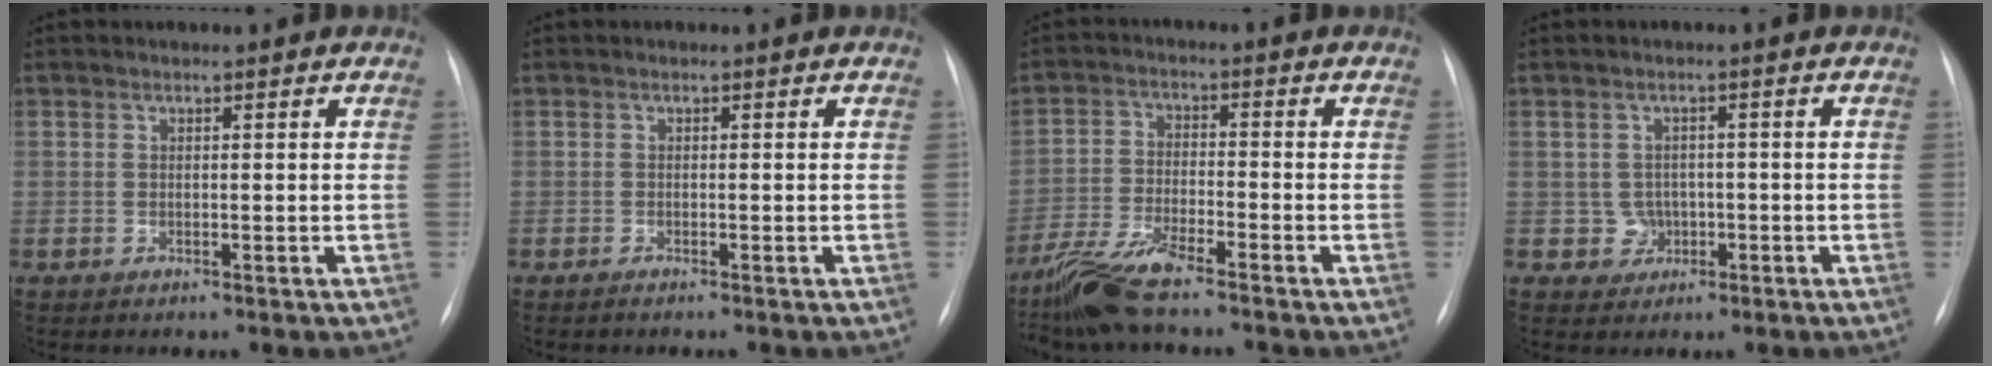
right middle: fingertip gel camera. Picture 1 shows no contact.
{"total": 0.6, "force": [-0.5, 0.0, 0.3], "torque": [-0.010, -0.001, -0.010]}
{"total": 8.3, "force": [-6.8, 0.6, 4.6], "torque": [-0.104, -0.025, -0.134]}
{"total": 3.0, "force": [-0.7, 2.9, 0.2], "torque": [0.005, 0.011, -0.005]}